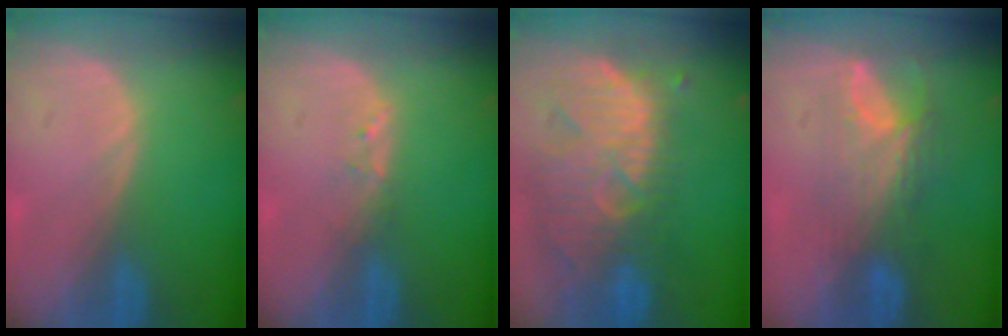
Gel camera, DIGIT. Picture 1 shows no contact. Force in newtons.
{"total": 1.2, "press": 1.1, "slide": 0.2}
{"total": 13.2, "press": 11.4, "slide": 6.6}
{"total": 7.9, "press": 6.6, "slide": 4.4}